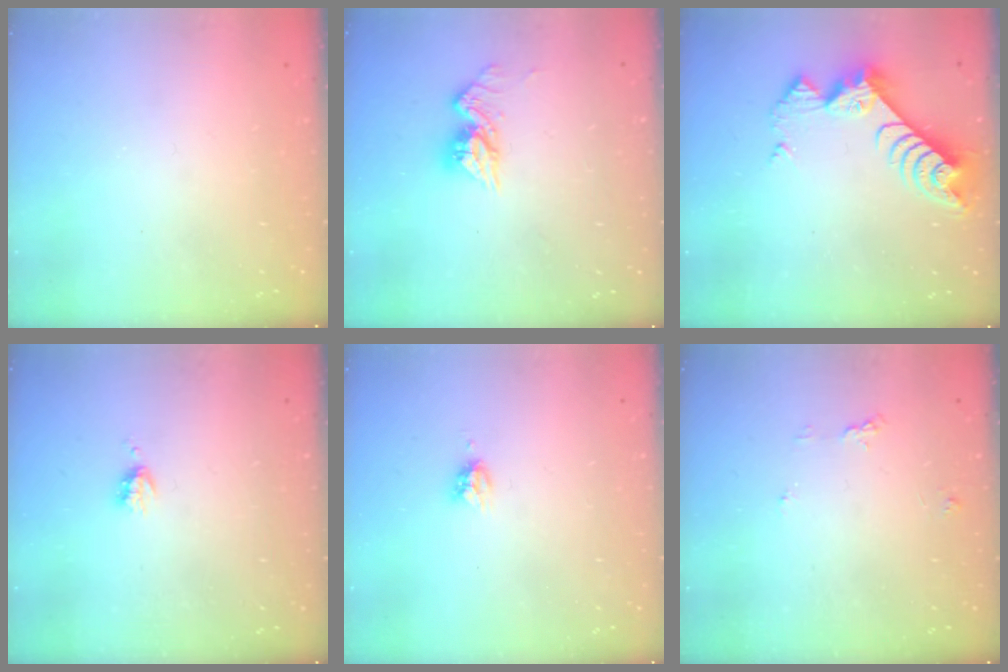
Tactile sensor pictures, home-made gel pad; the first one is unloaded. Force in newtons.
{"total": 10.1, "press": 10.1, "slide": 0.7}
{"total": 9.4, "press": 9.4, "slide": 0.7}
{"total": 3.4, "press": 3.3, "slide": 0.5}
{"total": 4.2, "press": 4.2, "slide": 0.1}
{"total": 4.3, "press": 4.3, "slide": 0.4}